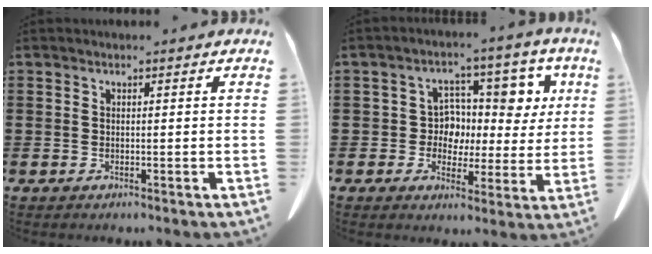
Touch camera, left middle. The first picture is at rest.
{"total": 7.5, "force": [2.5, 6.0, 3.7], "torque": [-0.087, -0.005, 0.042]}